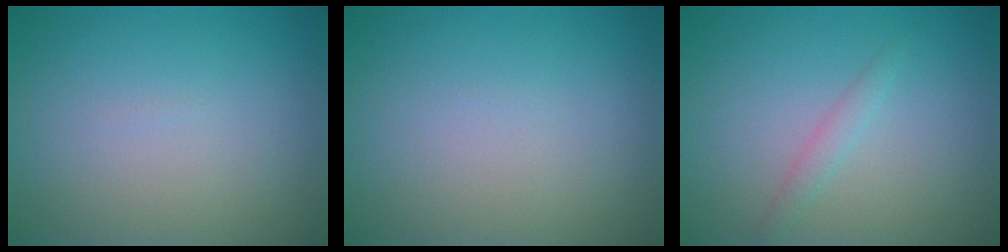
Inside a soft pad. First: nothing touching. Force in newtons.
{"total": 0.0}
{"total": 1.1, "press": 1.1, "slide": 0.0}